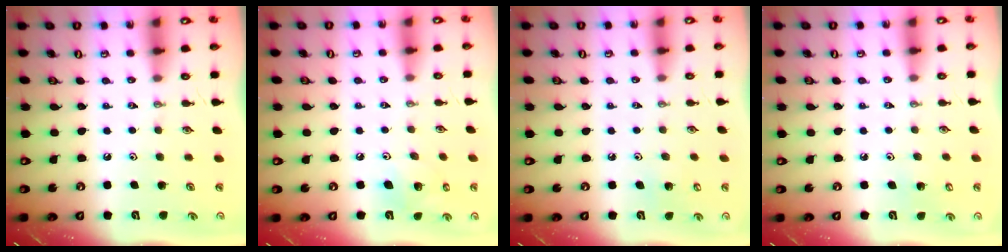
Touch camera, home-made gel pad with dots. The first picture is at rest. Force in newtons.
{"total": 7.9, "press": 7.8, "slide": 1.4}
{"total": 3.7, "press": 3.7, "slide": 0.3}
{"total": 4.3, "press": 4.3, "slide": 0.4}